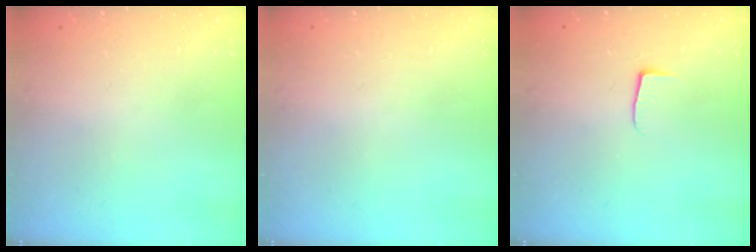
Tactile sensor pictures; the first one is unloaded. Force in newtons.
{"total": 0.6, "press": 0.6, "slide": 0.2}
{"total": 3.7, "press": 3.7, "slide": 0.5}